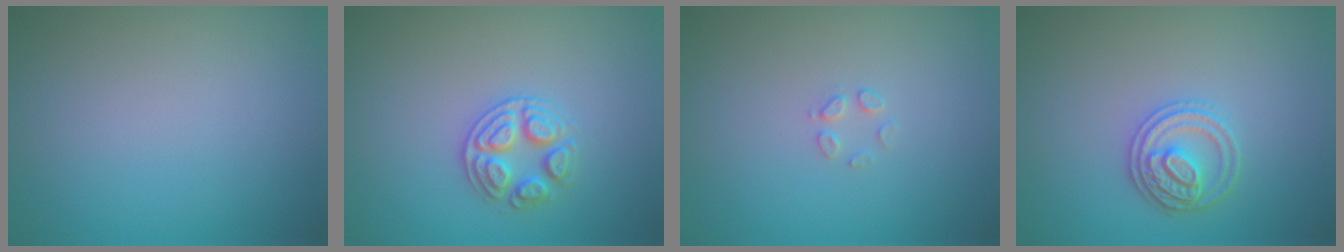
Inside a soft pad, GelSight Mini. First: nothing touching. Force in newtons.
{"total": 2.8, "press": 2.7, "slide": 0.7}
{"total": 1.0, "press": 1.0, "slide": 0.1}
{"total": 2.9, "press": 2.8, "slide": 0.7}